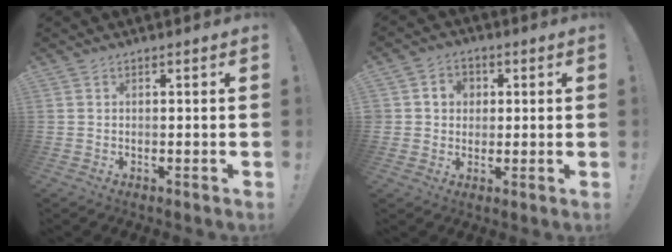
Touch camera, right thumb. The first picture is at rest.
{"total": 5.4, "force": [0.9, 5.2, 1.2], "torque": [-0.028, 0.002, 0.021]}